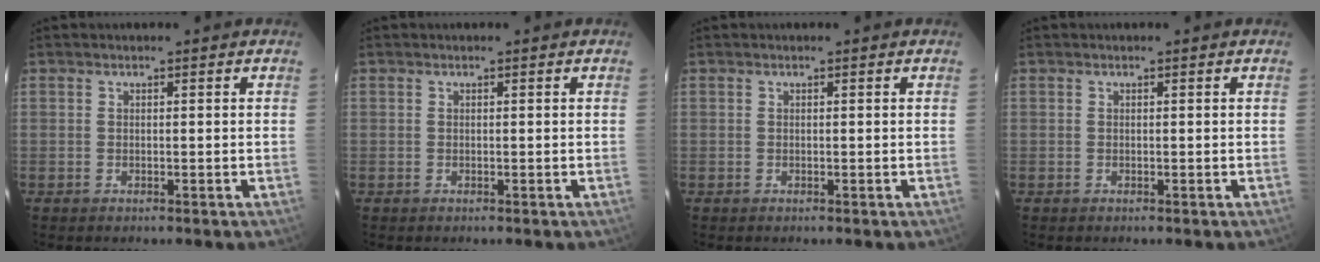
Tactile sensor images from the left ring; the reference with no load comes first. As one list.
[{"total": 0.0}, {"total": 0.0}, {"total": 0.0}]